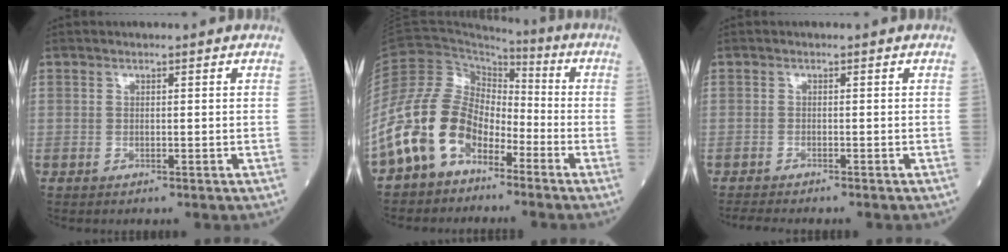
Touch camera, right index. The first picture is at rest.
{"total": 12.6, "force": [-7.6, 7.6, 6.6], "torque": [-0.160, 0.029, -0.155]}
{"total": 4.3, "force": [-3.8, 0.1, 1.9], "torque": [-0.025, -0.009, -0.058]}